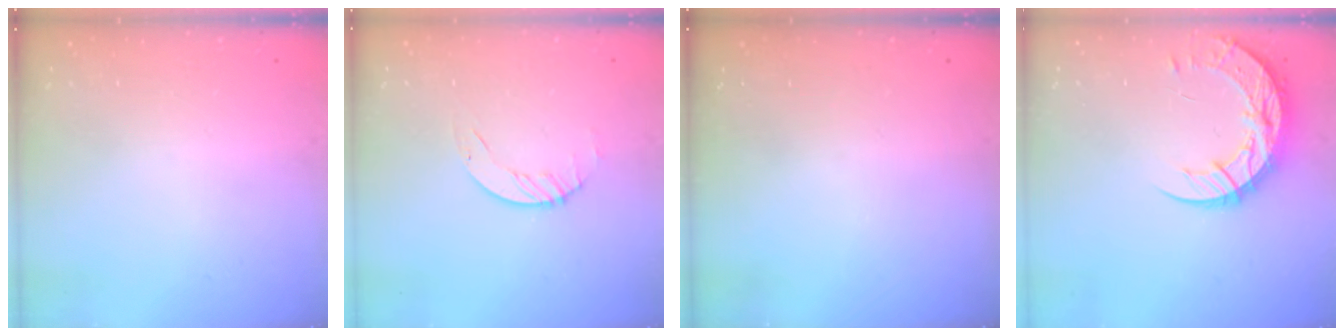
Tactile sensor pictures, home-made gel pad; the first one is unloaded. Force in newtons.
{"total": 1.9, "press": 1.9, "slide": 0.2}
{"total": 0.0}
{"total": 13.9, "press": 13.8, "slide": 1.0}